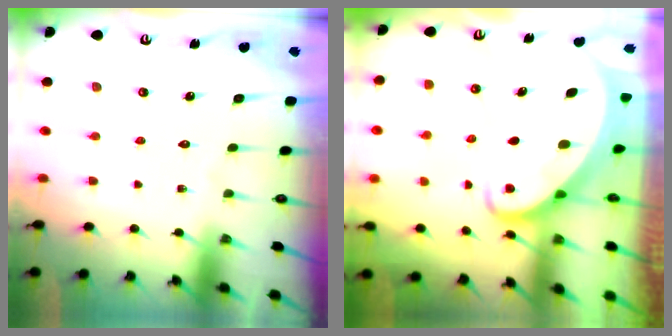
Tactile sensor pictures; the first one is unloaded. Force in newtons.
{"total": 3.5, "press": 3.5, "slide": 0.4}